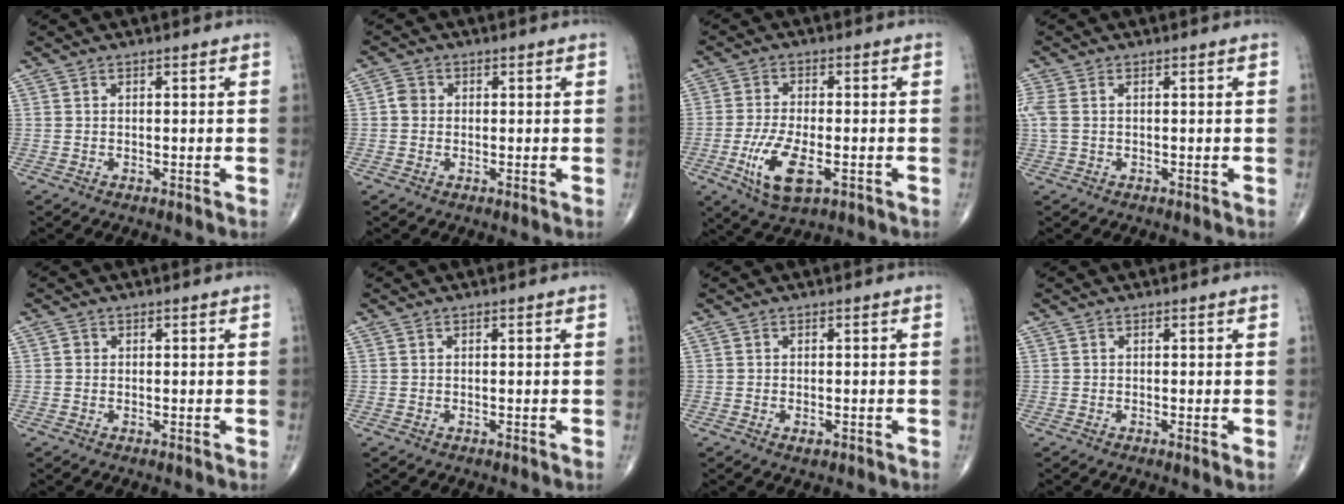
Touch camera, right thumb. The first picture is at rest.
{"total": 2.3, "force": [0.0, 2.1, 1.0], "torque": [-0.009, 0.005, -0.005]}
{"total": 9.7, "force": [-3.3, 4.1, 8.2], "torque": [-0.165, -0.001, -0.056]}
{"total": 4.2, "force": [0.5, 2.5, 3.4], "torque": [-0.117, 0.016, 0.012]}
{"total": 0.7, "force": [0.0, 0.7, 0.2], "torque": [0.001, 0.002, -0.001]}
{"total": 0.0}
{"total": 1.2, "force": [-0.5, 0.6, 0.9], "torque": [-0.014, -0.001, -0.007]}
{"total": 1.2, "force": [-0.1, 0.0, 1.1], "torque": [-0.024, -0.005, -0.005]}